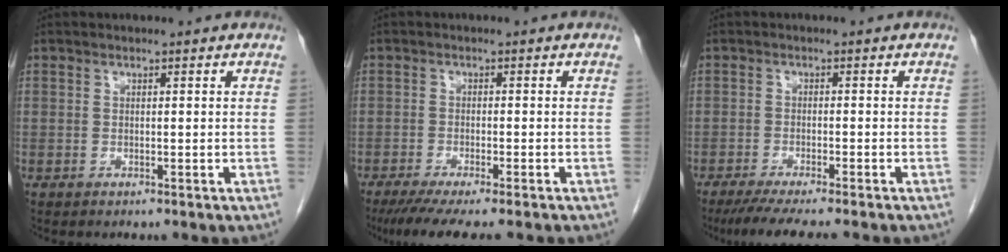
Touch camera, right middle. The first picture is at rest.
{"total": 9.6, "force": [-7.9, 0.6, 5.4], "torque": [-0.072, -0.022, -0.120]}
{"total": 9.1, "force": [-7.7, 0.1, 4.8], "torque": [-0.063, -0.022, -0.117]}